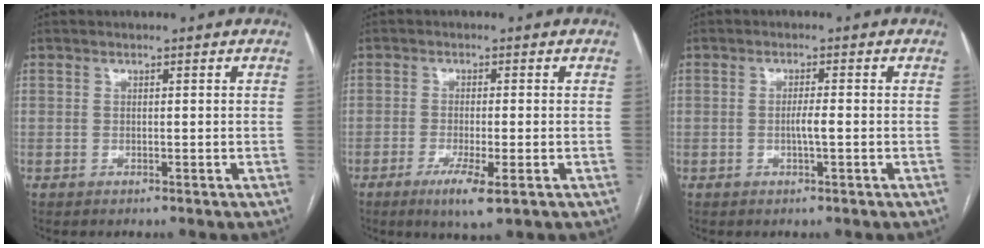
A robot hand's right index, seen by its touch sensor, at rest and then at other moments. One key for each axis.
{"total": 5.4, "fx": -2.6, "fy": 0.4, "fz": 4.7, "tx": -0.084, "ty": -0.013, "tz": -0.043}
{"total": 2.1, "fx": -0.5, "fy": 0.0, "fz": 2.1, "tx": -0.039, "ty": 0.000, "tz": -0.009}